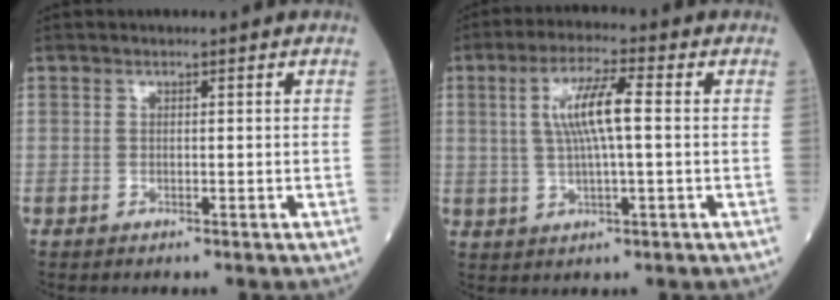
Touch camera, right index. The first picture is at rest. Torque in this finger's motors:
{"motor_torque": [0.27, 0.08, 0.50, 0.16]}